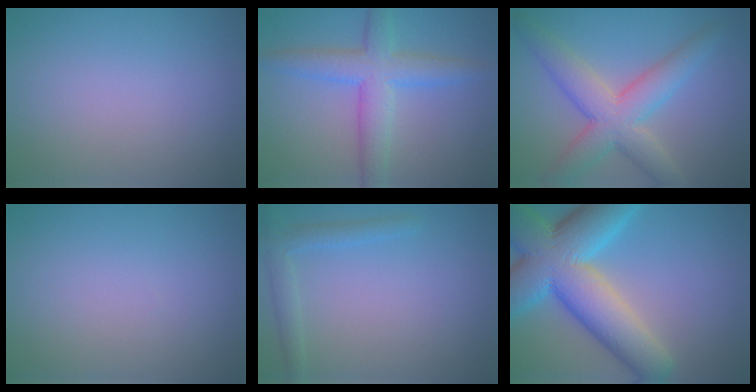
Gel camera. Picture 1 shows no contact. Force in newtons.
{"total": 5.2, "press": 5.2, "slide": 0.3}
{"total": 6.5, "press": 6.5, "slide": 0.1}
{"total": 0.0}
{"total": 2.0, "press": 2.0, "slide": 0.1}
{"total": 12.5, "press": 12.5, "slide": 0.4}